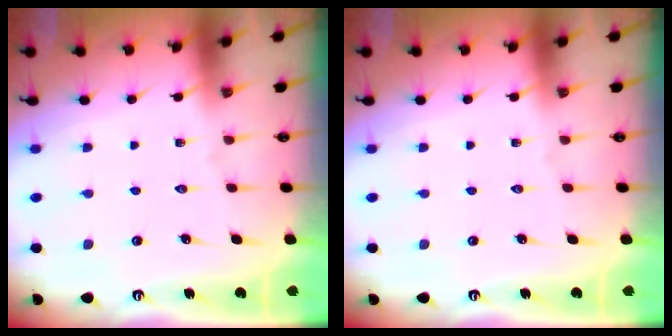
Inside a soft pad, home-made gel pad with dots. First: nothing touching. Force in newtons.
{"total": 0.0}